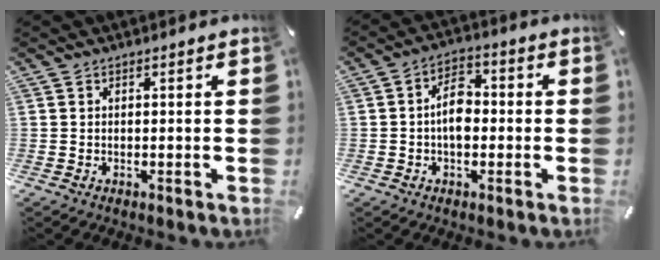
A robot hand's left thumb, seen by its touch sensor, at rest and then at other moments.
{"total": 7.0, "force": [-0.7, 4.5, 5.4], "torque": [-0.088, 0.009, -0.015]}